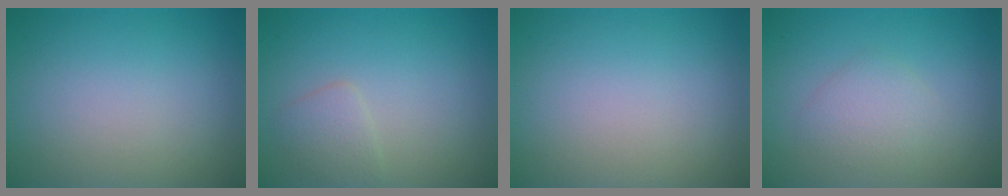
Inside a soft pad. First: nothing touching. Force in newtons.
{"total": 1.7, "press": 1.7, "slide": 0.0}
{"total": 0.0}
{"total": 2.1, "press": 2.1, "slide": 0.1}